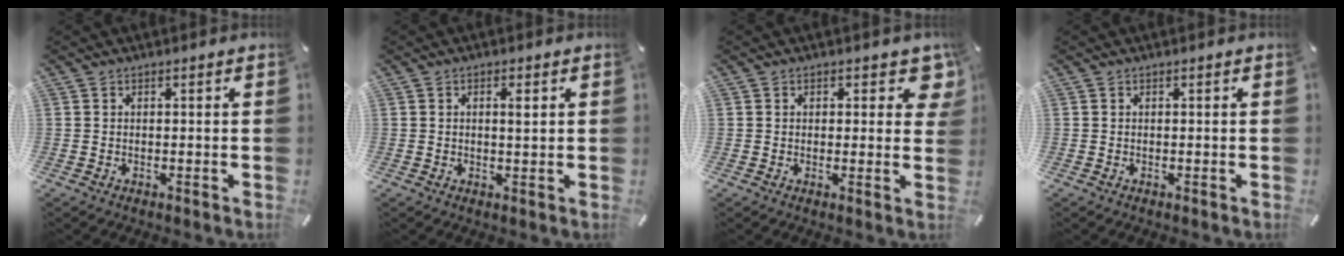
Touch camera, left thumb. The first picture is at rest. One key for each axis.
{"total": 2.1, "fx": 0.6, "fy": 0.8, "fz": 1.9, "tx": -0.031, "ty": 0.000, "tz": 0.006}
{"total": 4.8, "fx": 2.4, "fy": 2.7, "fz": 3.1, "tx": -0.019, "ty": -0.011, "tz": 0.034}
{"total": 0.0}